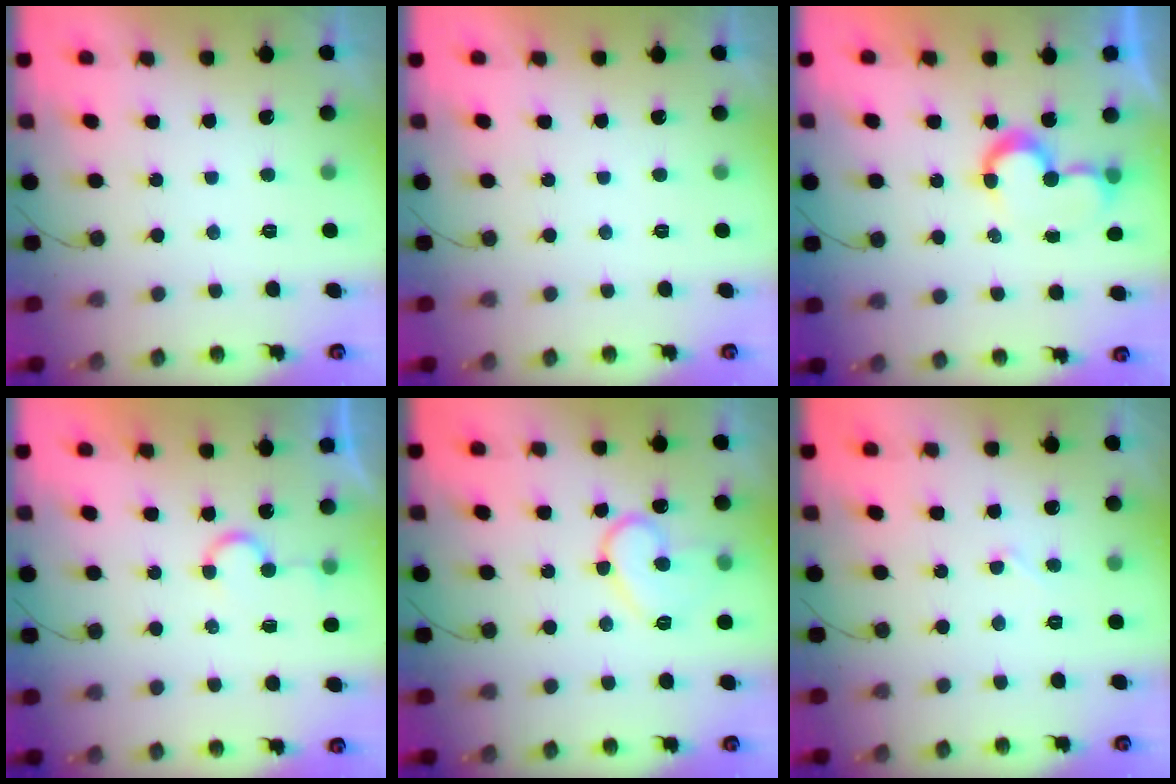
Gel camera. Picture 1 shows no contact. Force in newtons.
{"total": 1.7, "press": 1.7, "slide": 0.0}
{"total": 7.4, "press": 7.4, "slide": 0.4}
{"total": 5.0, "press": 5.0, "slide": 0.5}
{"total": 12.2, "press": 12.1, "slide": 0.9}
{"total": 2.8, "press": 2.8, "slide": 0.2}